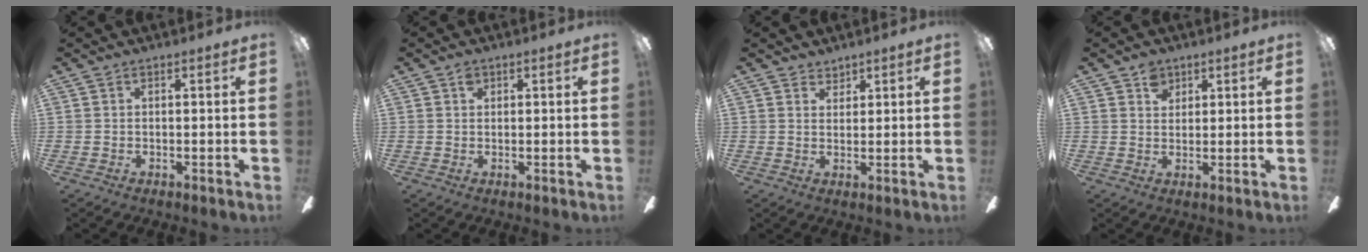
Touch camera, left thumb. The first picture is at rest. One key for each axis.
{"total": 1.7, "fx": 0.9, "fy": 1.2, "fz": 0.8, "tx": -0.009, "ty": 0.000, "tz": 0.015}
{"total": 3.1, "fx": 2.5, "fy": 1.7, "fz": -0.2, "tx": 0.005, "ty": -0.009, "tz": 0.047}
{"total": 4.5, "fx": 2.7, "fy": 3.2, "fz": 1.5, "tx": -0.015, "ty": -0.002, "tz": 0.046}